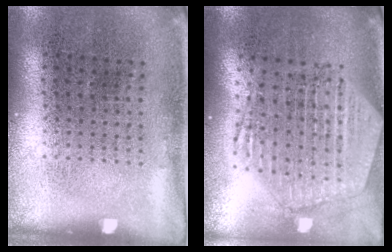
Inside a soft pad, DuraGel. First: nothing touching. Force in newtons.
{"total": 2.4, "press": 2.1, "slide": 1.2}